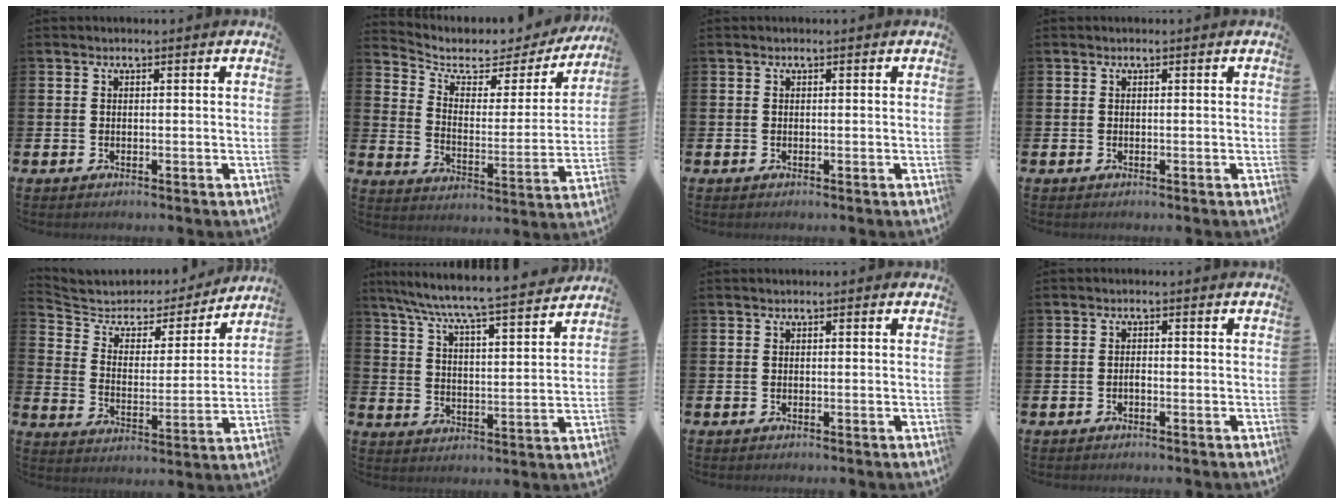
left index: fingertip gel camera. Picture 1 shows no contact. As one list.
[{"total": 5.3, "force": [4.4, 2.5, 1.7], "torque": [-0.068, -0.032, 0.068]}, {"total": 0.0}, {"total": 0.0}, {"total": 5.5, "force": [4.7, 2.6, 0.9], "torque": [-0.055, -0.035, 0.076]}, {"total": 7.7, "force": [7.3, 0.0, 2.5], "torque": [-0.080, -0.060, 0.124]}, {"total": 0.0}, {"total": 0.7, "force": [-0.4, 0.2, 0.5], "torque": [-0.004, -0.006, -0.009]}]